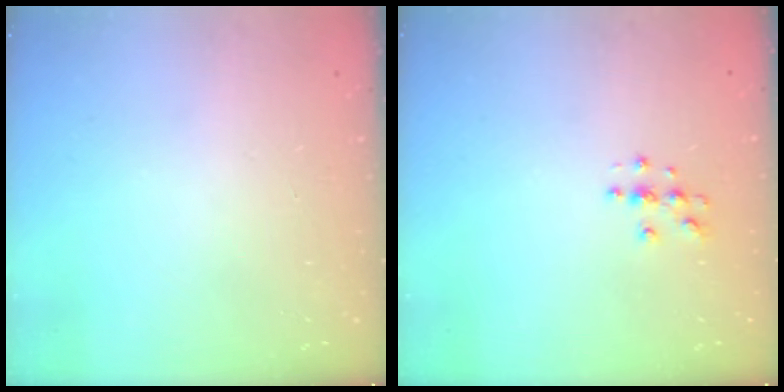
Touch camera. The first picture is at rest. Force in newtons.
{"total": 3.8, "press": 3.8, "slide": 0.4}